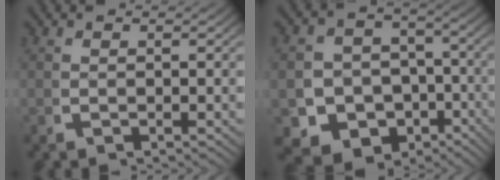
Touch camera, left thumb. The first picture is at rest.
{"total": 16.1, "force": [-7.2, 13.1, 5.9], "torque": [-0.134, -0.082, -0.103]}